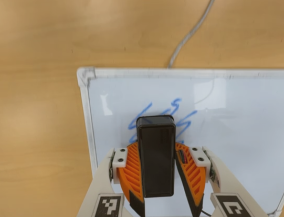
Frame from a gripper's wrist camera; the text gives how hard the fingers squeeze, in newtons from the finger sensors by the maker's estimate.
{"total": 9.3, "left": 9.9, "right": 8.7}